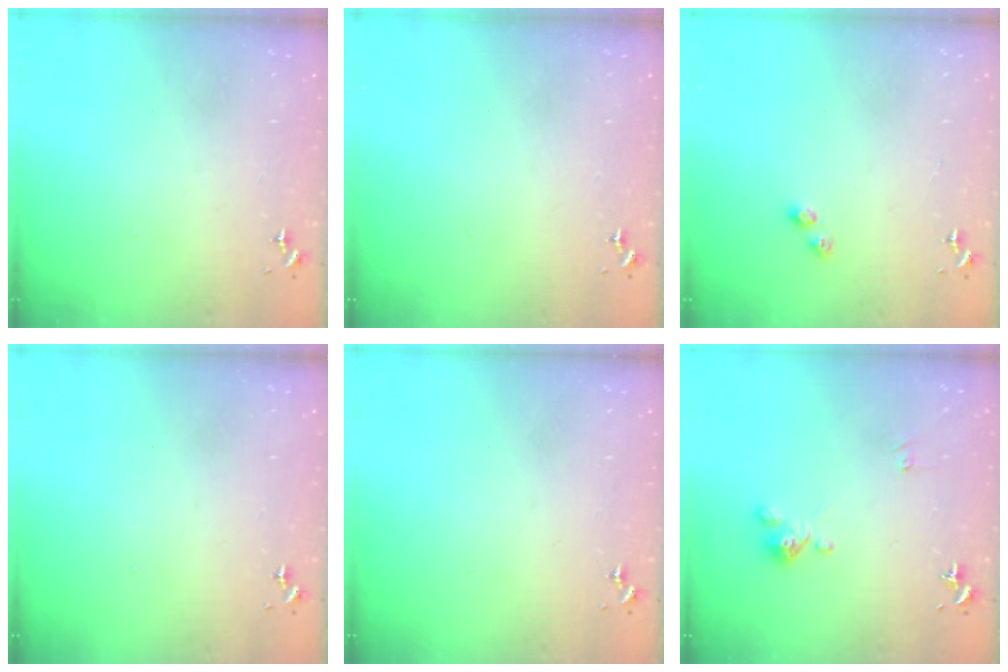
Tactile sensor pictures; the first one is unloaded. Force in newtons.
{"total": 0.0}
{"total": 4.2, "press": 4.1, "slide": 0.6}
{"total": 0.0}
{"total": 0.0}
{"total": 0.0}